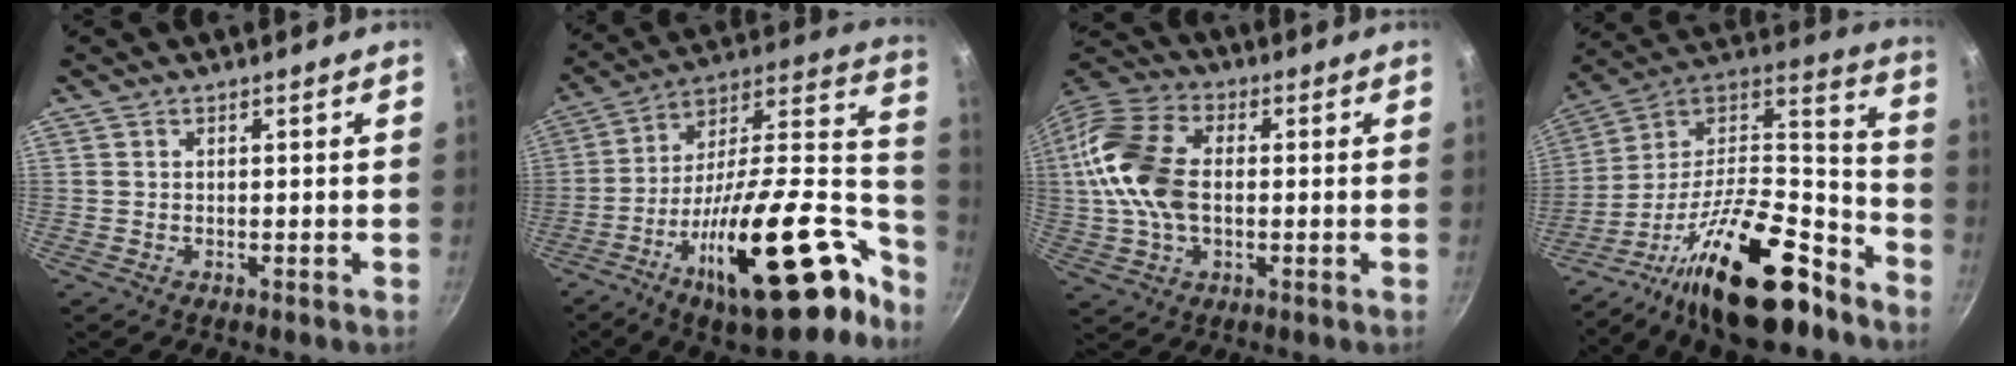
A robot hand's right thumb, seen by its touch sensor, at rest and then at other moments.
{"total": 33.0, "force": [-15.5, 12.7, 26.2], "torque": [-0.349, 0.082, -0.241]}
{"total": 16.4, "force": [0.5, 10.4, 12.6], "torque": [-0.241, 0.024, -0.003]}
{"total": 26.8, "force": [-16.7, 10.5, 18.1], "torque": [-0.241, 0.115, -0.280]}